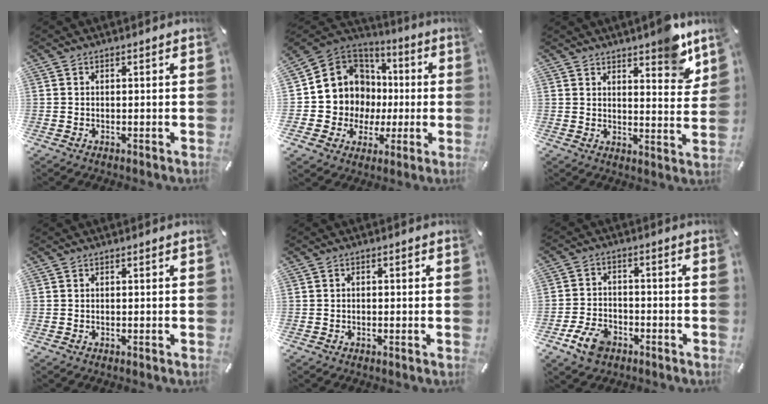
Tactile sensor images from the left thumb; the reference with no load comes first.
{"total": 11.9, "force": [1.1, 11.8, 1.5], "torque": [-0.041, -0.041, 0.043]}
{"total": 8.6, "force": [6.8, 2.9, 4.4], "torque": [-0.042, -0.049, 0.113]}
{"total": 0.0}
{"total": 1.1, "force": [-0.4, 0.5, 0.8], "torque": [-0.016, 0.004, -0.010]}
{"total": 7.6, "force": [-4.2, 5.0, 3.9], "torque": [-0.080, 0.020, -0.076]}